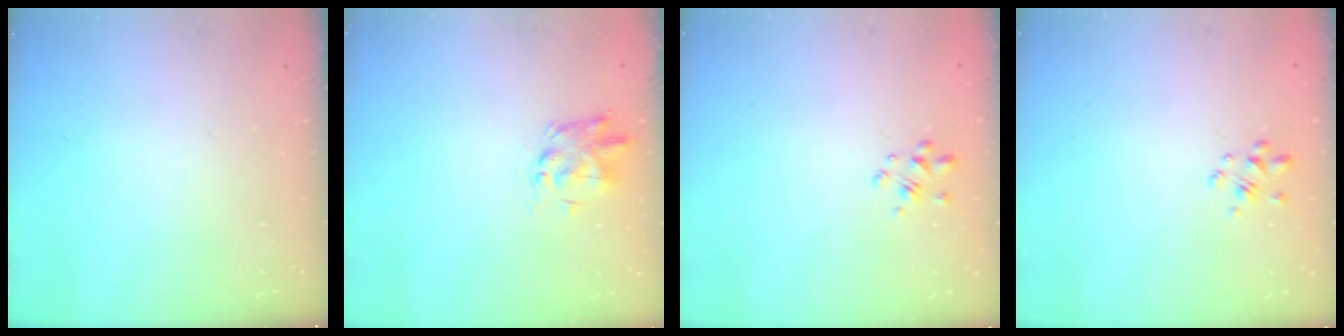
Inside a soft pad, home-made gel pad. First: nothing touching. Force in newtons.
{"total": 2.4, "press": 2.4, "slide": 0.1}
{"total": 2.7, "press": 2.4, "slide": 1.2}
{"total": 2.7, "press": 2.4, "slide": 1.2}